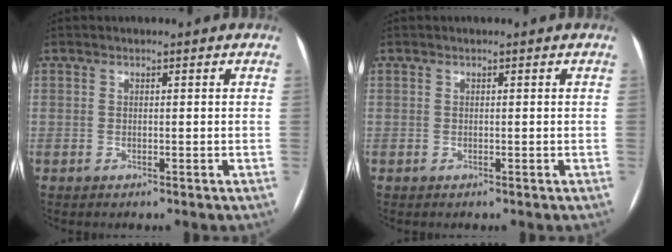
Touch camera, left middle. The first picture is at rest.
{"total": 0.0}